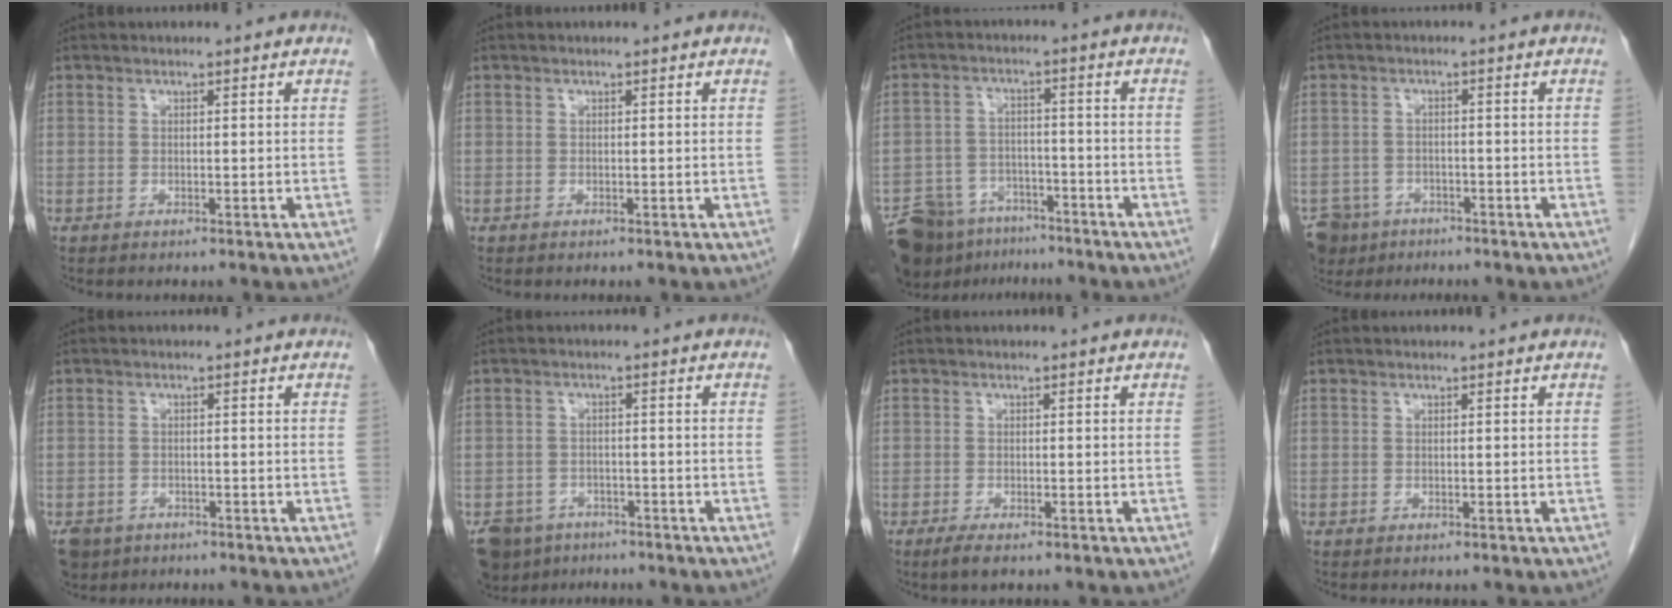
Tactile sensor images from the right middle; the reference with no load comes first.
{"total": 0.0}
{"total": 12.6, "force": [-9.3, 7.2, 4.6], "torque": [-0.097, 0.009, -0.145]}
{"total": 6.0, "force": [-4.4, 4.1, 0.6], "torque": [-0.014, 0.000, -0.073]}
{"total": 5.2, "force": [-3.7, 3.5, 1.0], "torque": [-0.020, 0.000, -0.059]}
{"total": 6.4, "force": [-4.9, 4.0, 1.2], "torque": [-0.022, -0.001, -0.079]}
{"total": 2.0, "force": [-1.3, 0.4, 1.4], "torque": [-0.033, -0.006, -0.023]}
{"total": 0.0}